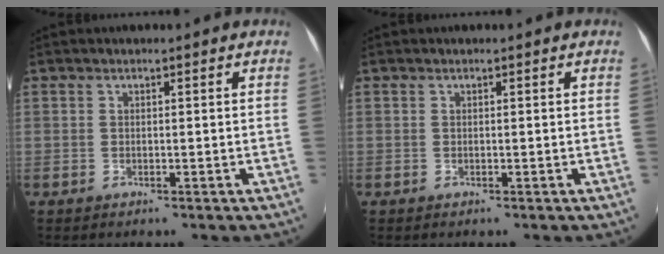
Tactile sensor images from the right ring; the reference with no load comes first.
{"total": 0.0}